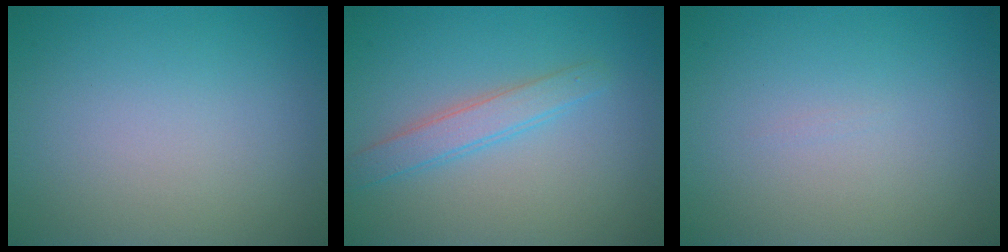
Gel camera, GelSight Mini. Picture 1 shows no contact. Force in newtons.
{"total": 2.4, "press": 2.4, "slide": 0.1}
{"total": 0.0}